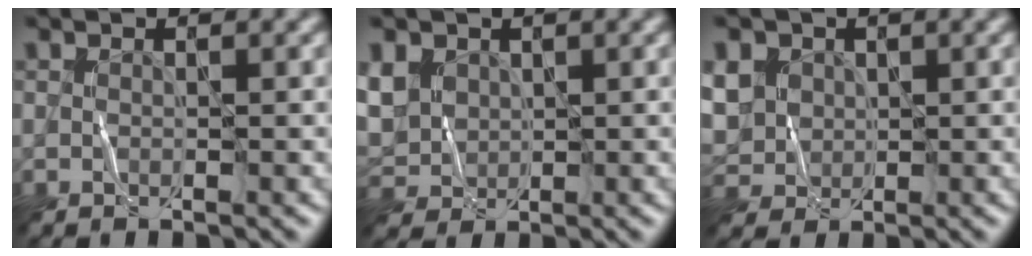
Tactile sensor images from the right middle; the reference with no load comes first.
{"total": 3.6, "force": [1.3, 3.1, 1.3], "torque": [-0.057, 0.005, 0.026]}
{"total": 5.3, "force": [1.7, 4.7, 1.9], "torque": [-0.075, 0.018, 0.030]}